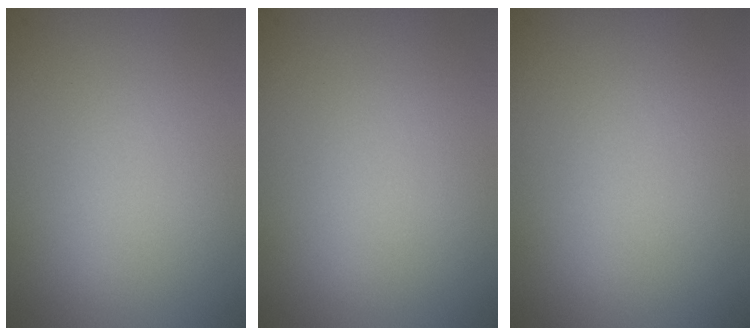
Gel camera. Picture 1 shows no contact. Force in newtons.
{"total": 0.0}
{"total": 0.0}